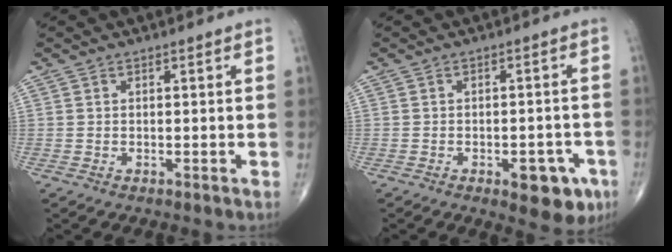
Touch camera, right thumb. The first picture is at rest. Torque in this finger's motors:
{"motor_torque": [1.44, 0.54, 0.51, -0.72, 0.15]}